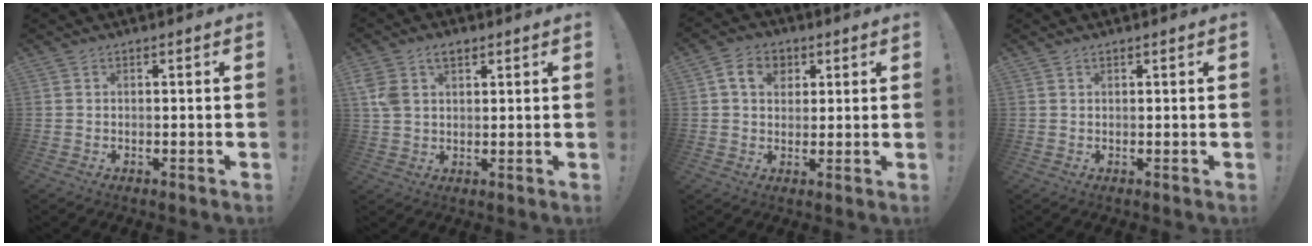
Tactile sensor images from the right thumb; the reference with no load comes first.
{"total": 6.3, "force": [3.2, 4.0, 3.6], "torque": [-0.069, -0.008, 0.058]}
{"total": 8.2, "force": [3.0, 6.4, 4.3], "torque": [-0.062, 0.001, 0.056]}
{"total": 0.6, "force": [0.6, 0.2, 0.2], "torque": [-0.003, -0.002, 0.011]}